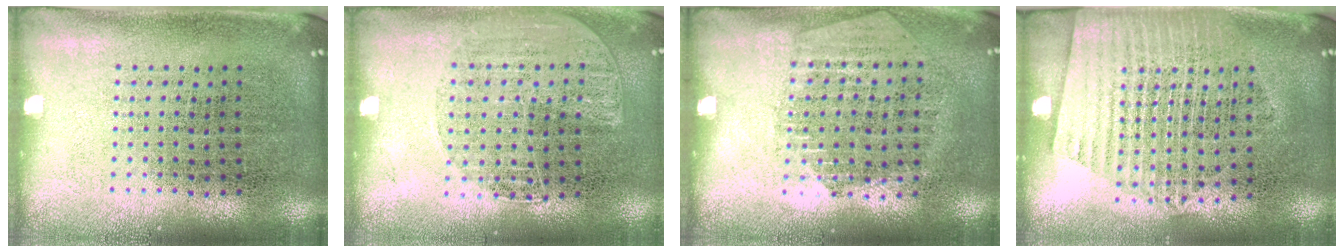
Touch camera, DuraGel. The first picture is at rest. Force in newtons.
{"total": 1.3, "press": 1.3, "slide": 0.1}
{"total": 1.2, "press": 1.1, "slide": 0.4}
{"total": 1.5, "press": 1.4, "slide": 0.7}